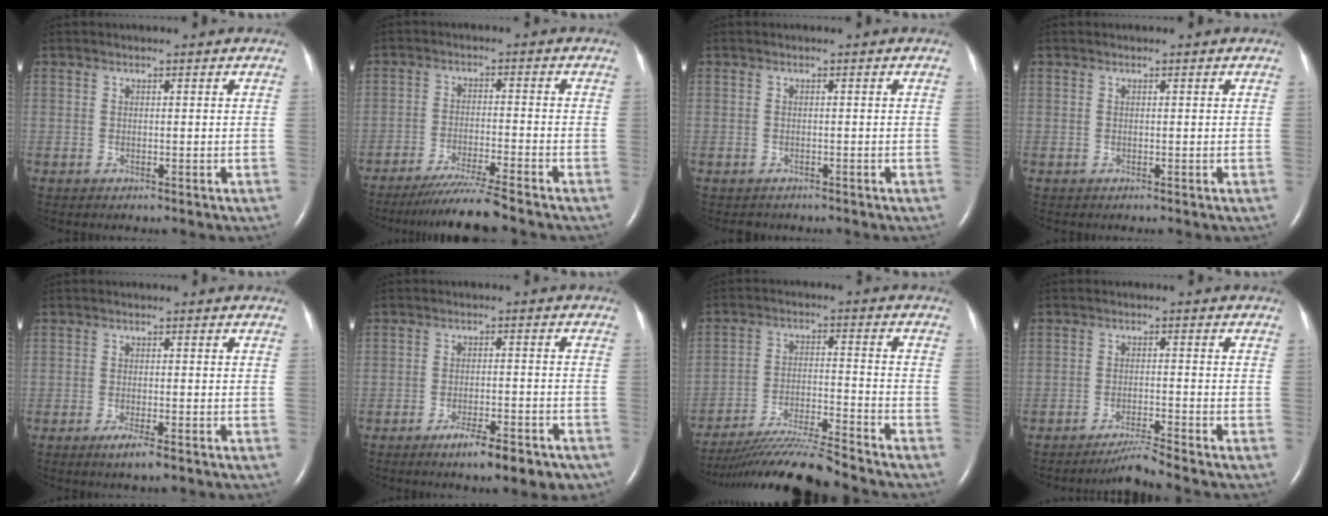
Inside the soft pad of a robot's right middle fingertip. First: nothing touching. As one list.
[{"total": 7.2, "force": [-6.3, -1.5, 3.3], "torque": [-0.054, -0.029, -0.109]}, {"total": 0.6, "force": [-0.6, 0.3, 0.2], "torque": [-0.008, -0.002, -0.007]}, {"total": 0.0}, {"total": 2.8, "force": [-1.8, 0.1, 2.2], "torque": [-0.039, -0.007, -0.030]}, {"total": 8.1, "force": [-5.8, 1.7, 5.4], "torque": [-0.064, -0.004, -0.082]}, {"total": 12.8, "force": [-12.0, -1.2, 4.5], "torque": [-0.076, -0.010, -0.211]}, {"total": 3.8, "force": [-3.4, -1.6, 0.7], "torque": [-0.018, -0.019, -0.062]}]